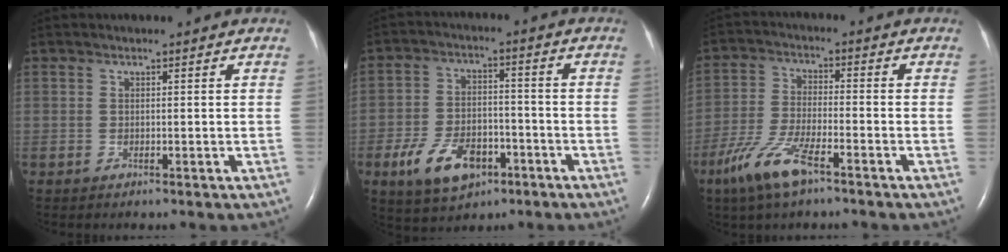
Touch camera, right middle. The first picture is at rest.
{"total": 9.9, "force": [-4.9, 5.7, 6.5], "torque": [-0.132, 0.003, -0.079]}
{"total": 8.7, "force": [-5.5, 1.8, 6.5], "torque": [-0.145, -0.015, -0.107]}